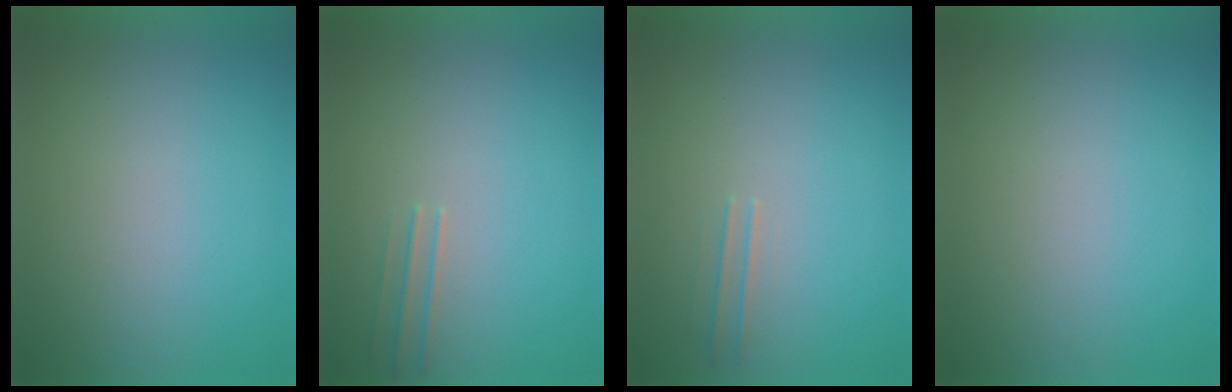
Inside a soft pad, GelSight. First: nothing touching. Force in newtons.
{"total": 1.2}
{"total": 1.5}
{"total": 0.0}